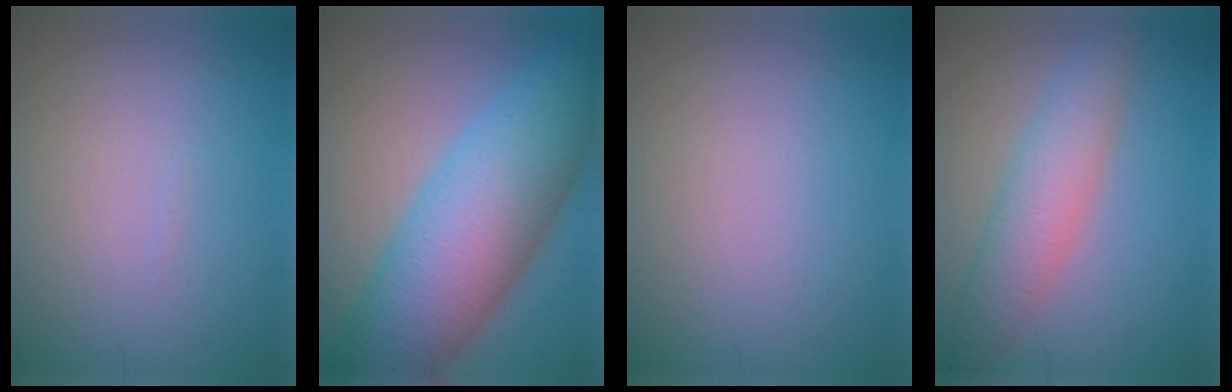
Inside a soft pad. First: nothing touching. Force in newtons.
{"total": 12.2, "press": 12.2, "slide": 0.1}
{"total": 0.0}
{"total": 4.3, "press": 4.3, "slide": 0.2}